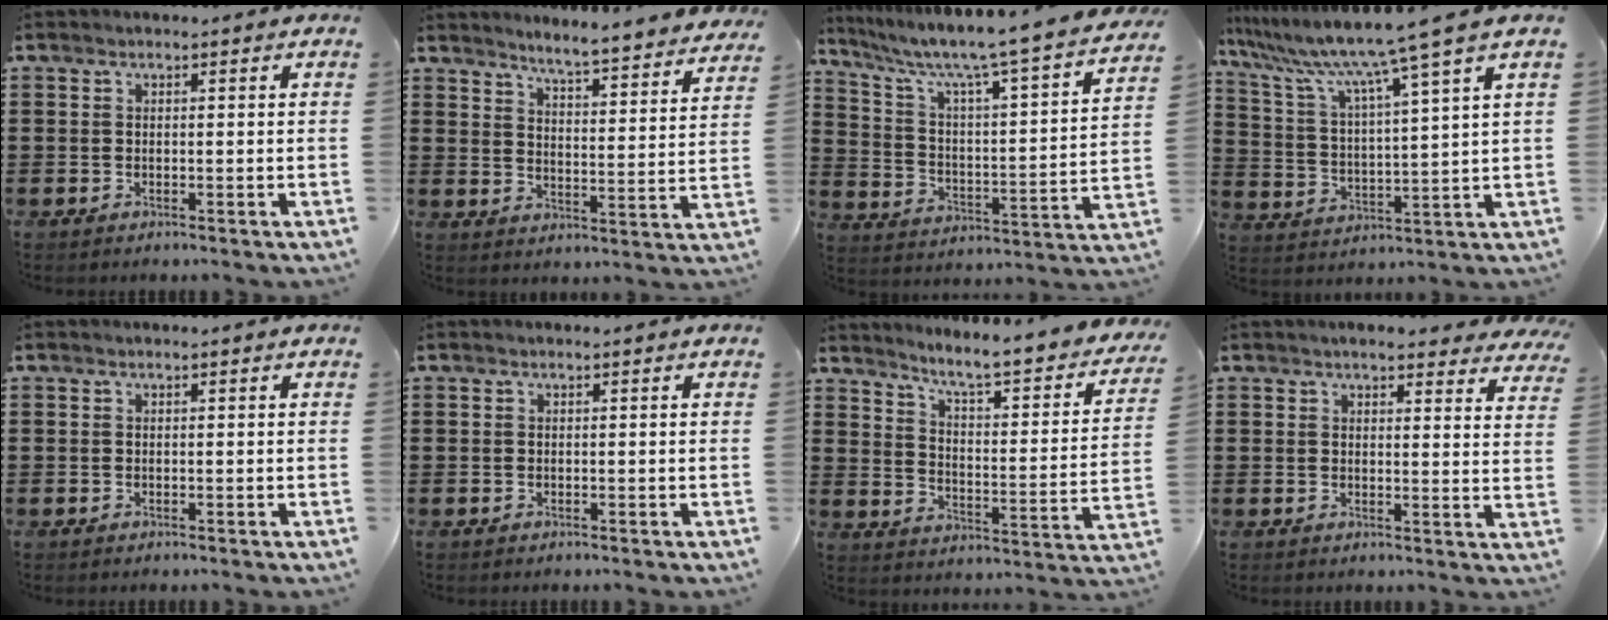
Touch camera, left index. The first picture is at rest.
{"total": 4.5, "force": [4.3, -1.0, 0.6], "torque": [-0.034, -0.039, 0.069]}
{"total": 6.3, "force": [5.2, -0.2, 3.5], "torque": [-0.093, -0.054, 0.076]}
{"total": 9.3, "force": [7.3, -1.2, 5.5], "torque": [-0.138, -0.049, 0.111]}
{"total": 0.0}
{"total": 0.0}
{"total": 5.5, "force": [4.7, -0.4, 2.9], "torque": [-0.070, -0.046, 0.065]}
{"total": 4.1, "force": [3.8, 0.3, 1.5], "torque": [-0.033, -0.011, 0.068]}